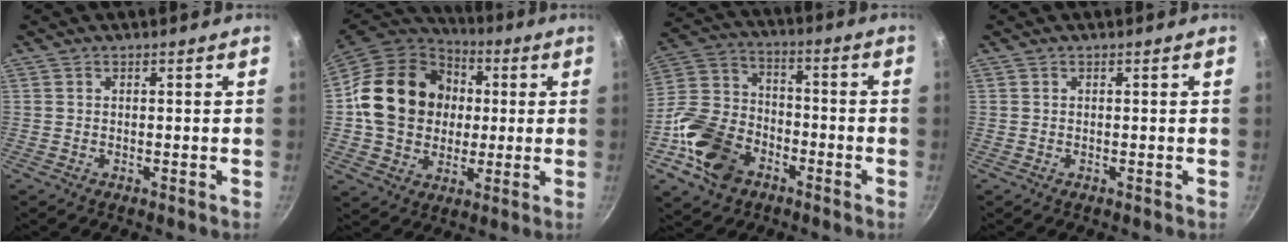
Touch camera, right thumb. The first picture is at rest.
{"total": 20.7, "force": [1.7, 17.2, 11.3], "torque": [-0.177, 0.026, 0.028]}
{"total": 17.3, "force": [-7.7, 12.2, 9.5], "torque": [-0.172, 0.052, -0.153]}
{"total": 0.0}